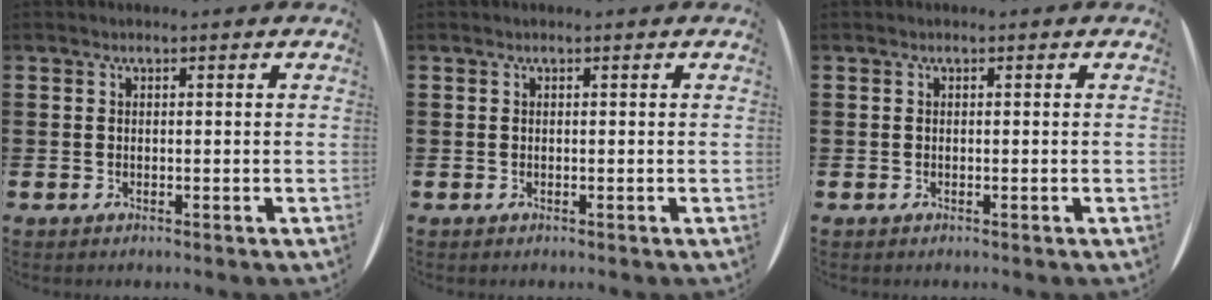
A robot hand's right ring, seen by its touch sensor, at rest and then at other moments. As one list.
[{"total": 0.0}, {"total": 0.0}]